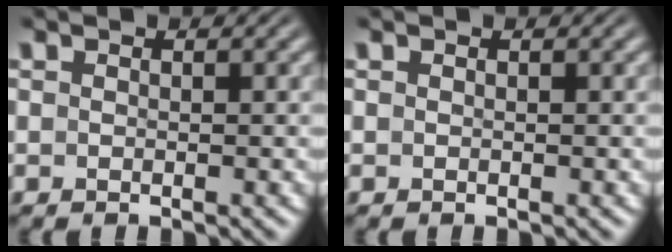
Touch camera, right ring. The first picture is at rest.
{"total": 0.0}